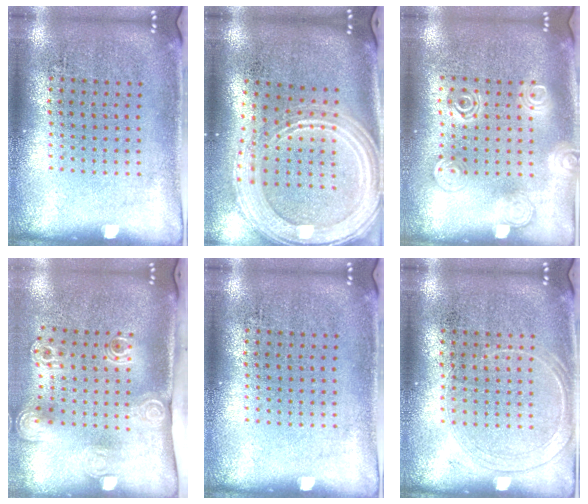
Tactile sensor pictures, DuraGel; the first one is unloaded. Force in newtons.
{"total": 2.9, "press": 2.3, "slide": 1.7}
{"total": 1.3, "press": 1.3, "slide": 0.1}
{"total": 2.1, "press": 1.4, "slide": 1.6}
{"total": 0.0}
{"total": 1.2, "press": 1.2, "slide": 0.2}